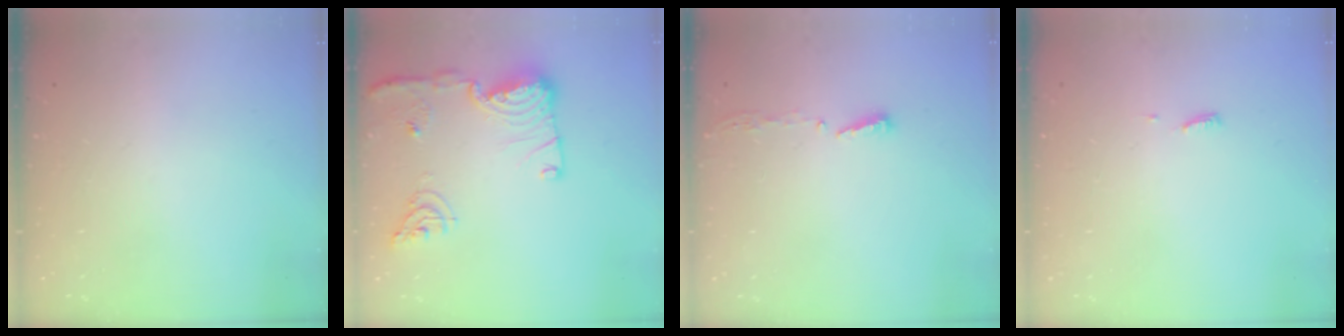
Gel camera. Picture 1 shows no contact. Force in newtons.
{"total": 15.2, "press": 14.8, "slide": 3.3}
{"total": 3.8, "press": 3.8, "slide": 0.4}
{"total": 3.9, "press": 3.9, "slide": 0.5}